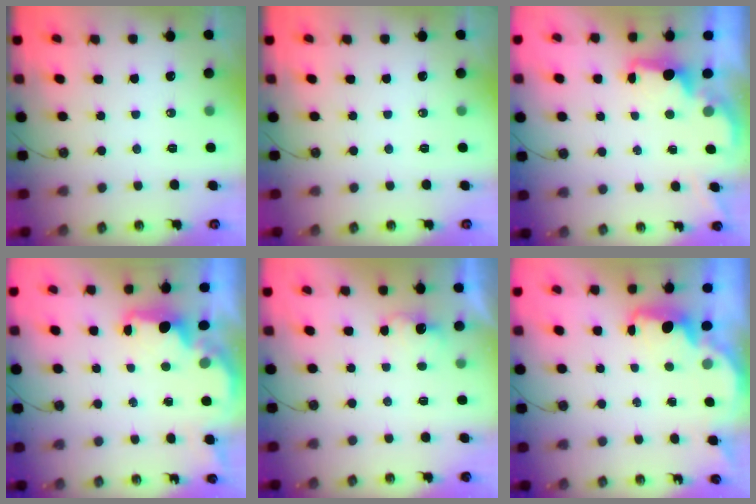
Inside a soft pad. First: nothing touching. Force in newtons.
{"total": 0.0}
{"total": 1.9, "press": 1.7, "slide": 0.8}
{"total": 1.9, "press": 1.7, "slide": 0.7}
{"total": 2.2, "press": 2.1, "slide": 0.8}
{"total": 1.8, "press": 1.6, "slide": 0.7}